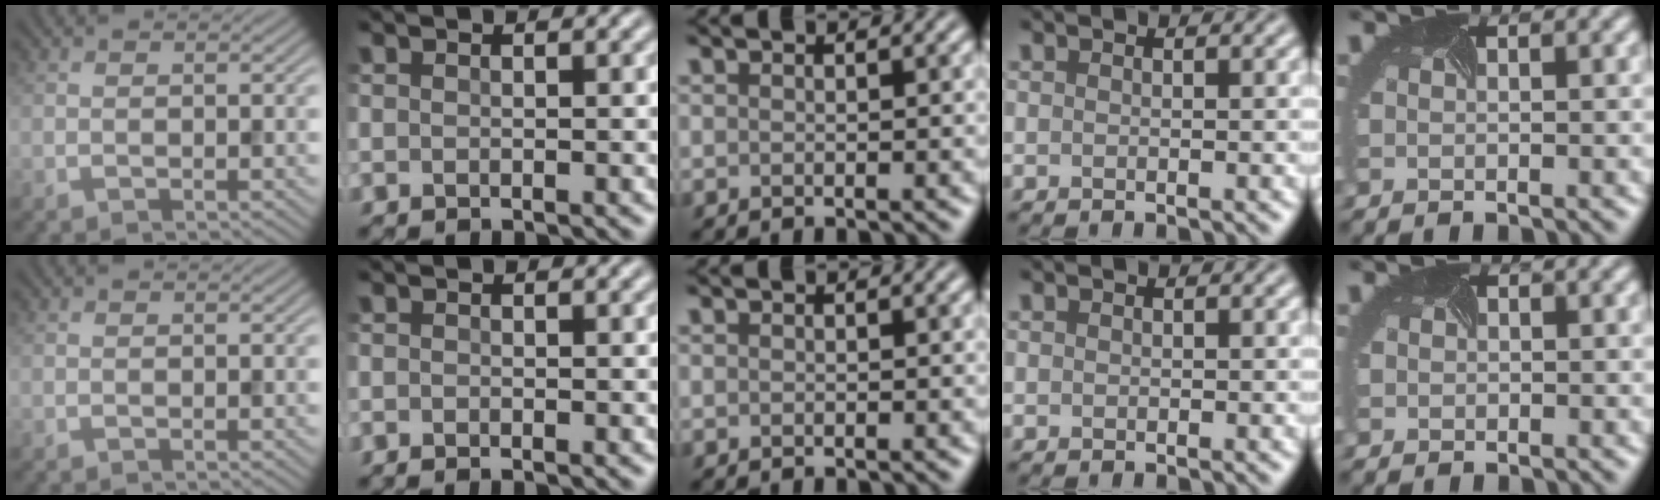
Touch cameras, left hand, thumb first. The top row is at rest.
{"index": {"total": 0.6, "force": [-0.6, -0.2, 0.0], "torque": [-0.001, -0.004, -0.007]}, "little": {"total": 0.8, "force": [-0.2, 0.8, 0.1], "torque": [0.001, -0.003, -0.001]}}